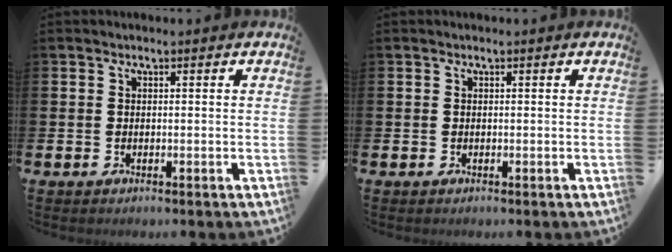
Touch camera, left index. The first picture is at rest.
{"total": 0.0}